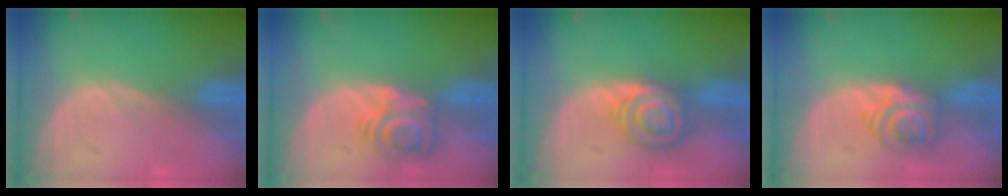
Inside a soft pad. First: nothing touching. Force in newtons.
{"total": 5.6, "press": 5.2, "slide": 2.2}
{"total": 6.0, "press": 6.0, "slide": 0.2}
{"total": 5.9, "press": 4.8, "slide": 3.4}